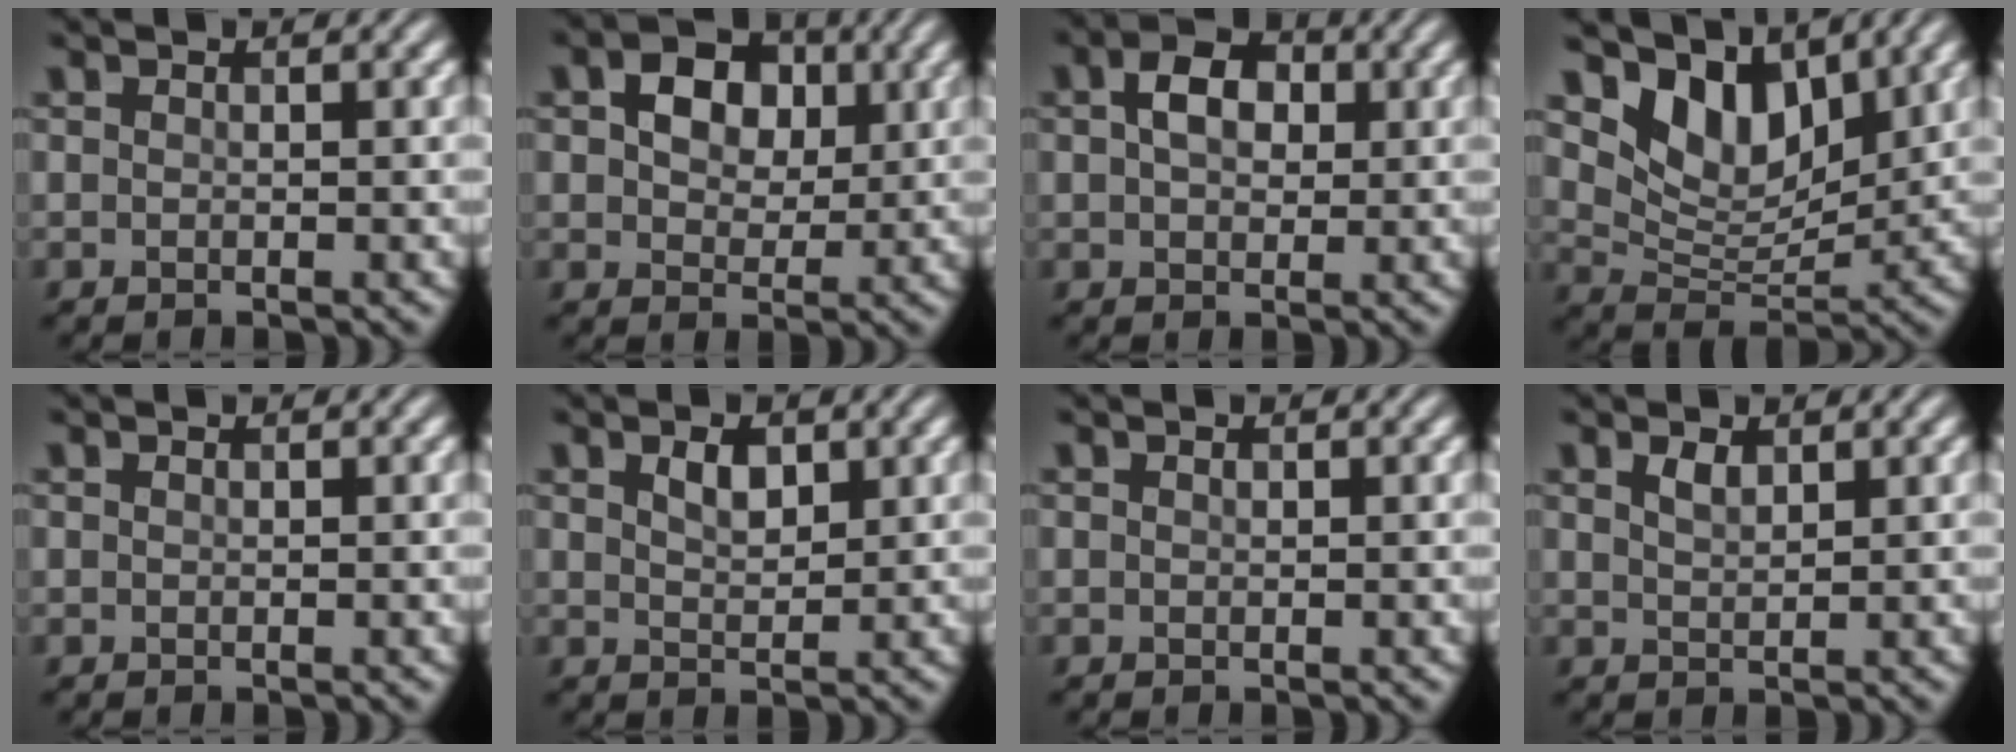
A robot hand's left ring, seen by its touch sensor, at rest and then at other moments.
{"total": 5.0, "force": [1.4, 3.6, 3.1], "torque": [-0.054, 0.005, 0.012]}
{"total": 4.1, "force": [1.0, 2.8, 2.8], "torque": [-0.052, 0.008, 0.011]}
{"total": 6.7, "force": [4.5, 3.5, 3.5], "torque": [-0.068, -0.010, 0.075]}
{"total": 0.0}
{"total": 2.1, "force": [1.1, 1.1, 1.5], "torque": [-0.028, 0.001, 0.021]}
{"total": 0.0}
{"total": 1.4, "force": [0.9, 0.6, 0.8], "torque": [-0.019, 0.000, 0.021]}